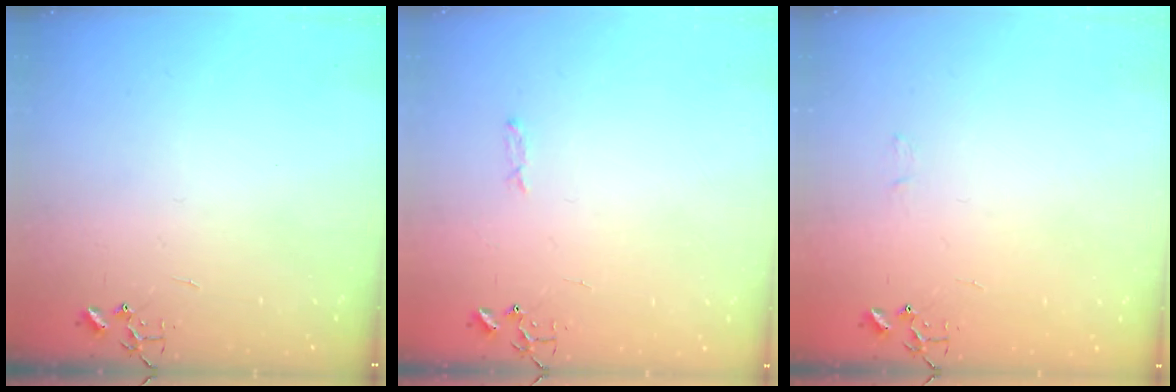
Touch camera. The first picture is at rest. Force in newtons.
{"total": 3.3, "press": 3.3, "slide": 0.4}
{"total": 3.9, "press": 3.9, "slide": 0.5}